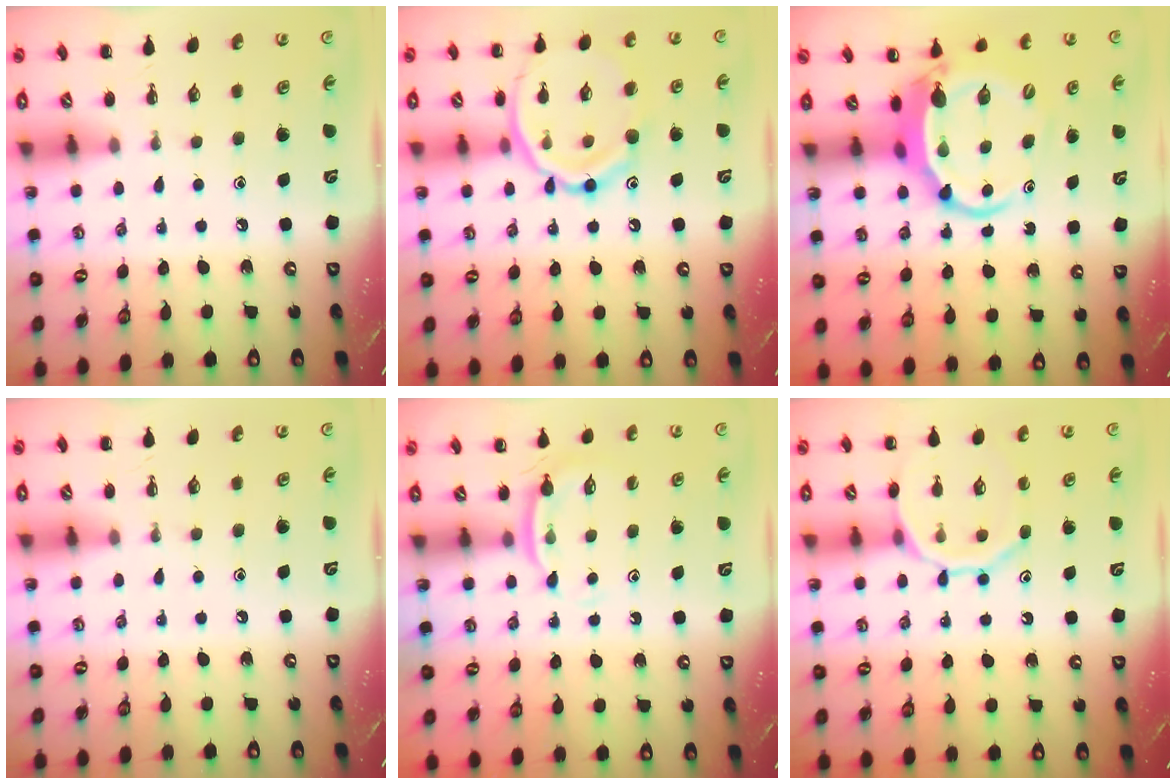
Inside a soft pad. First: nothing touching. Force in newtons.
{"total": 15.3, "press": 15.2, "slide": 1.6}
{"total": 6.8, "press": 6.7, "slide": 1.1}
{"total": 0.0}
{"total": 5.6, "press": 5.4, "slide": 1.4}
{"total": 11.8, "press": 11.7, "slide": 1.3}